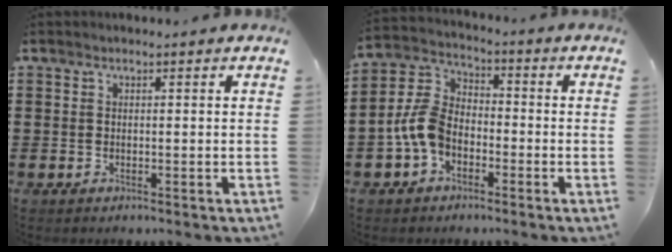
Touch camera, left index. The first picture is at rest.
{"total": 7.3, "force": [-2.6, 4.9, 4.8], "torque": [-0.139, -0.003, -0.060]}